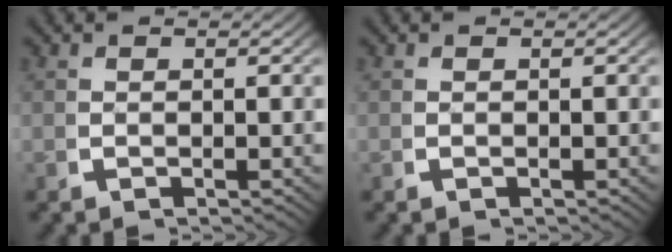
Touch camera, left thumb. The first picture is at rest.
{"total": 0.0}